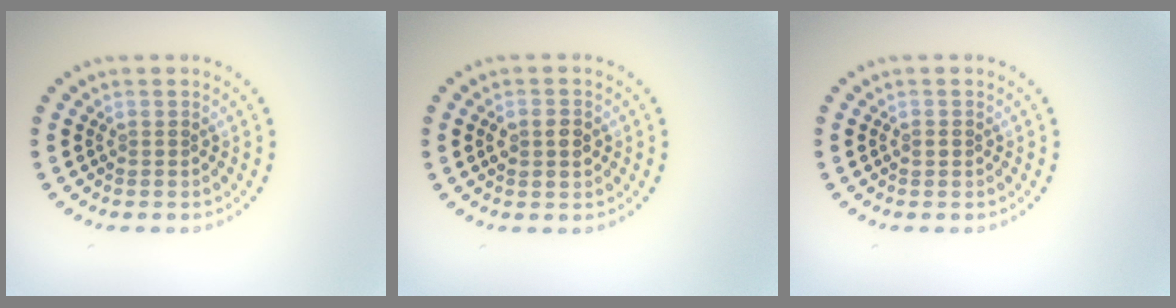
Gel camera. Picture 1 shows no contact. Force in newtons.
{"total": 2.7, "press": 2.7, "slide": 0.2}
{"total": 0.9, "press": 0.9, "slide": 0.2}